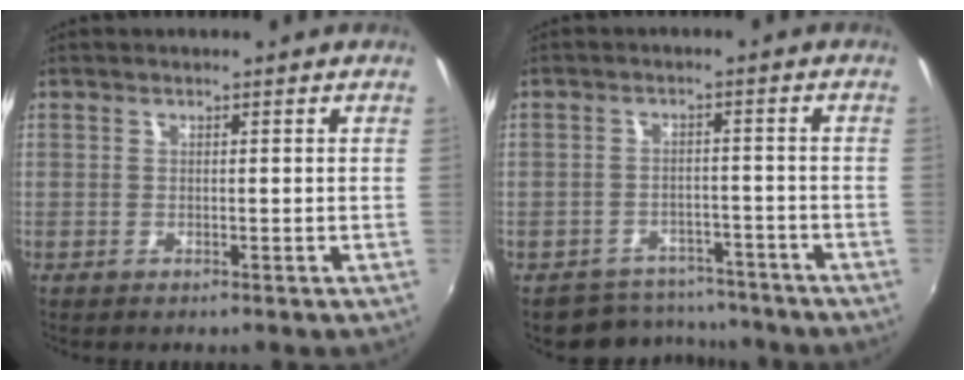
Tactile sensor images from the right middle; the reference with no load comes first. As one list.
[{"total": 7.7, "force": [-6.6, 3.9, 0.2], "torque": [-0.012, 0.022, -0.087]}]